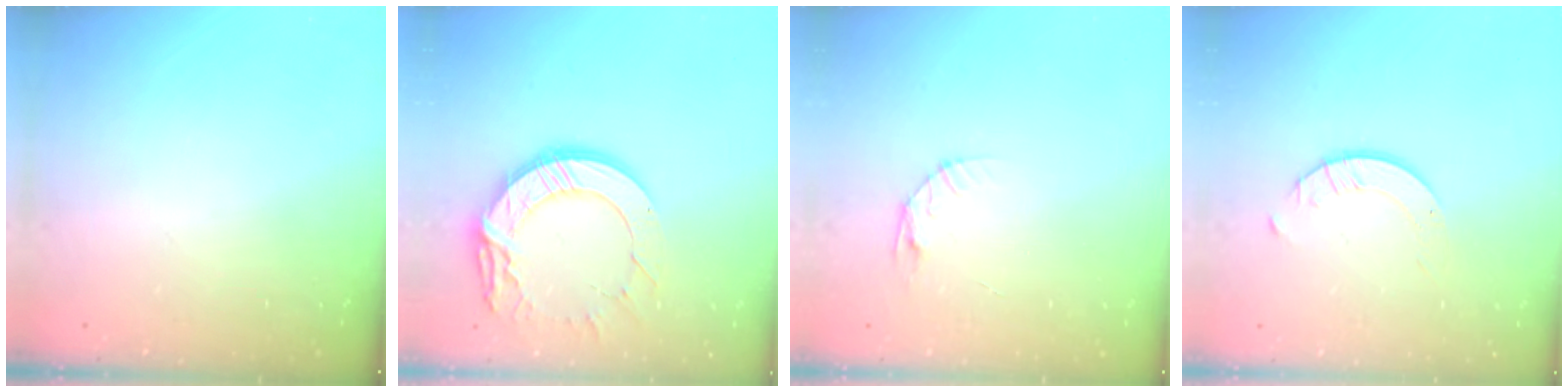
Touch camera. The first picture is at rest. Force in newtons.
{"total": 15.1, "press": 15.1, "slide": 0.9}
{"total": 5.3, "press": 5.3, "slide": 0.6}
{"total": 2.0, "press": 2.0, "slide": 0.2}